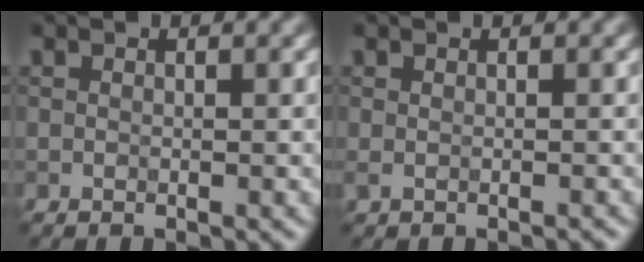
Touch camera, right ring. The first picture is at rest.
{"total": 1.2, "force": [-0.6, 0.7, 0.8], "torque": [-0.014, 0.000, -0.009]}